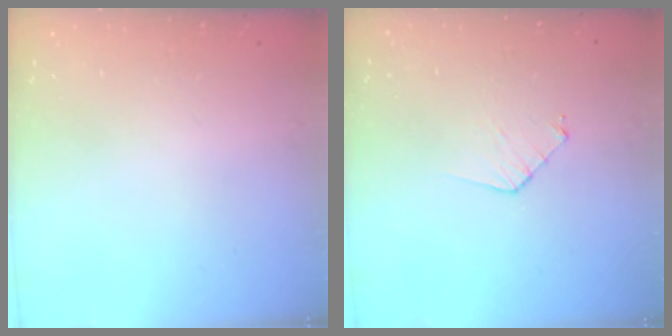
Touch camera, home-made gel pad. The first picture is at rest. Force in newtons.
{"total": 6.5, "press": 6.4, "slide": 0.5}